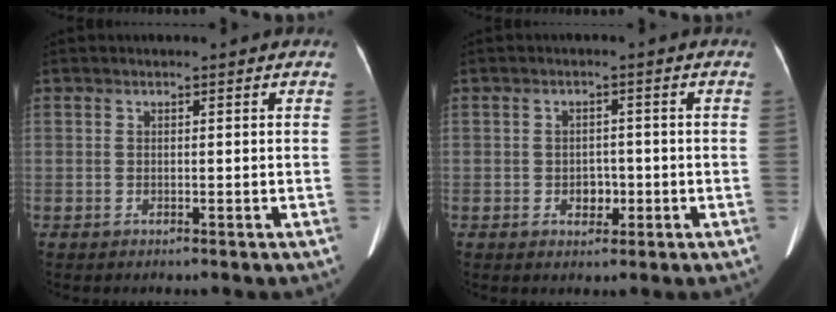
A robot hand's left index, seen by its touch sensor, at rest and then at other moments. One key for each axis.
{"total": 2.5, "fx": -0.7, "fy": 1.9, "fz": 1.5, "tx": -0.019, "ty": 0.005, "tz": -0.004}